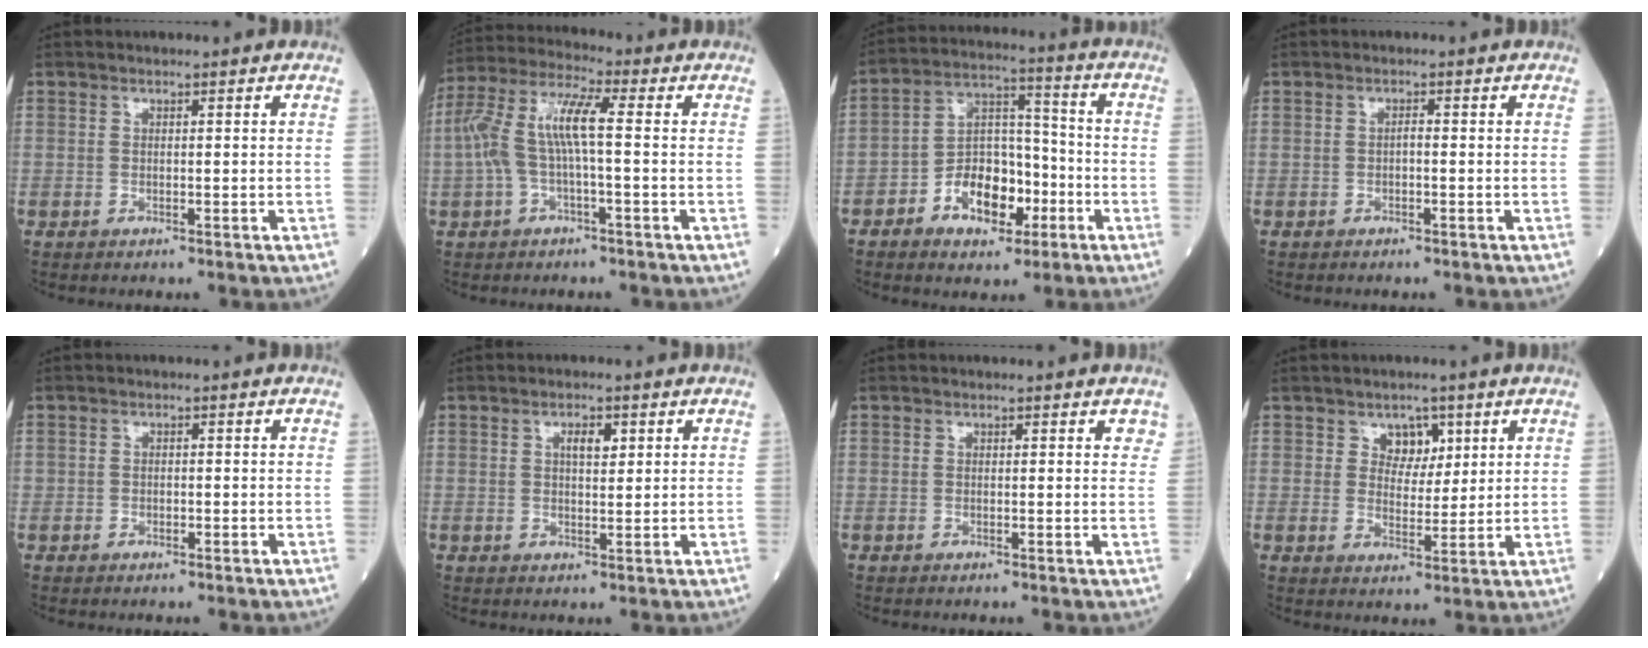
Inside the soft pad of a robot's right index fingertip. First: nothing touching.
{"total": 9.0, "force": [-0.3, 1.4, 8.9], "torque": [-0.196, 0.034, -0.012]}
{"total": 10.5, "force": [-4.6, 5.9, 7.3], "torque": [-0.131, 0.025, -0.077]}
{"total": 0.7, "force": [-0.2, 0.2, 0.6], "torque": [-0.010, 0.002, -0.007]}
{"total": 0.6, "force": [-0.3, 0.5, 0.1], "torque": [0.004, 0.002, -0.005]}
{"total": 2.7, "force": [1.1, 1.0, 2.3], "torque": [-0.038, 0.000, 0.018]}
{"total": 1.5, "force": [1.1, 0.6, 0.8], "torque": [0.001, 0.001, 0.007]}
{"total": 4.0, "force": [2.1, 2.8, 1.9], "torque": [-0.020, 0.003, 0.035]}